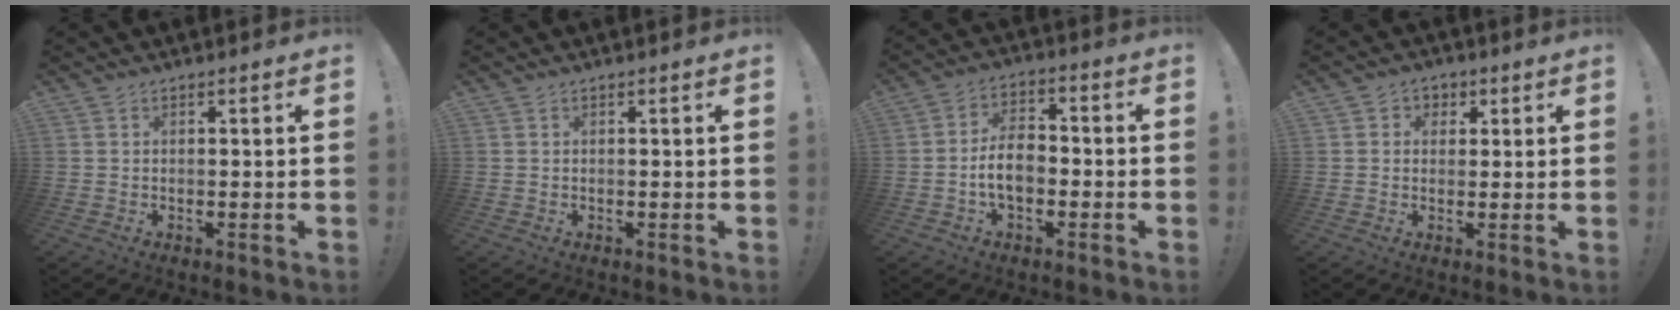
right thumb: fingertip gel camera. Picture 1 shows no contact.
{"total": 0.0}
{"total": 8.9, "force": [-2.4, 5.5, 6.6], "torque": [-0.121, 0.014, -0.042]}
{"total": 3.4, "force": [0.8, 3.2, 1.0], "torque": [-0.004, -0.002, 0.012]}